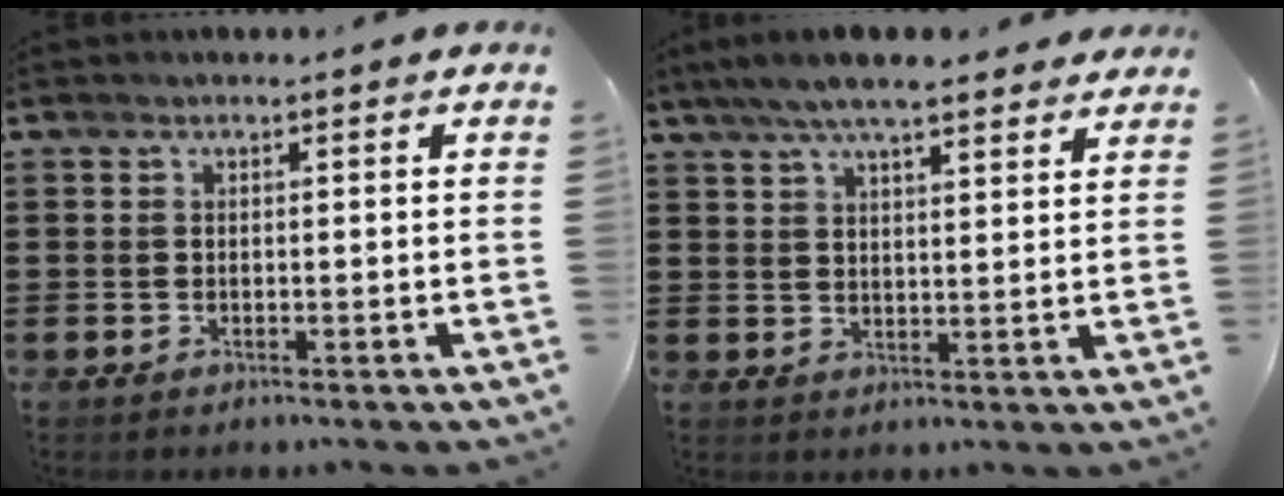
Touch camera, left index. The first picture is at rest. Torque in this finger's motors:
{"motor_torque": [1.57, -0.57, 0.83, 0.21]}